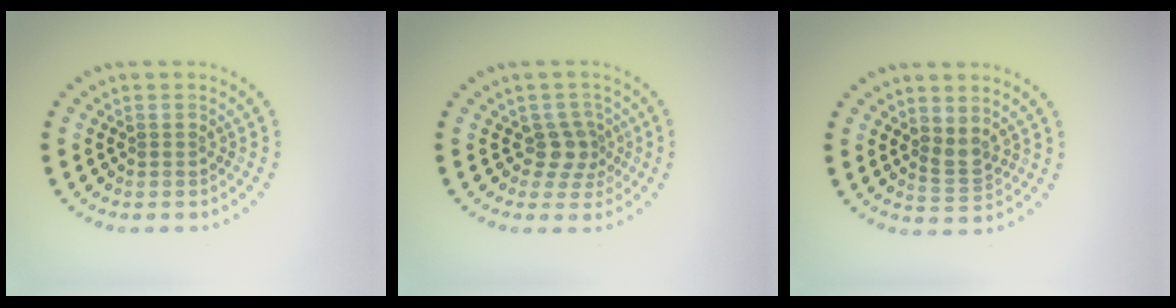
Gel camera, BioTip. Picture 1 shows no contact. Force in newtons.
{"total": 2.5, "press": 1.9, "slide": 1.6}
{"total": 1.8, "press": 1.5, "slide": 1.0}